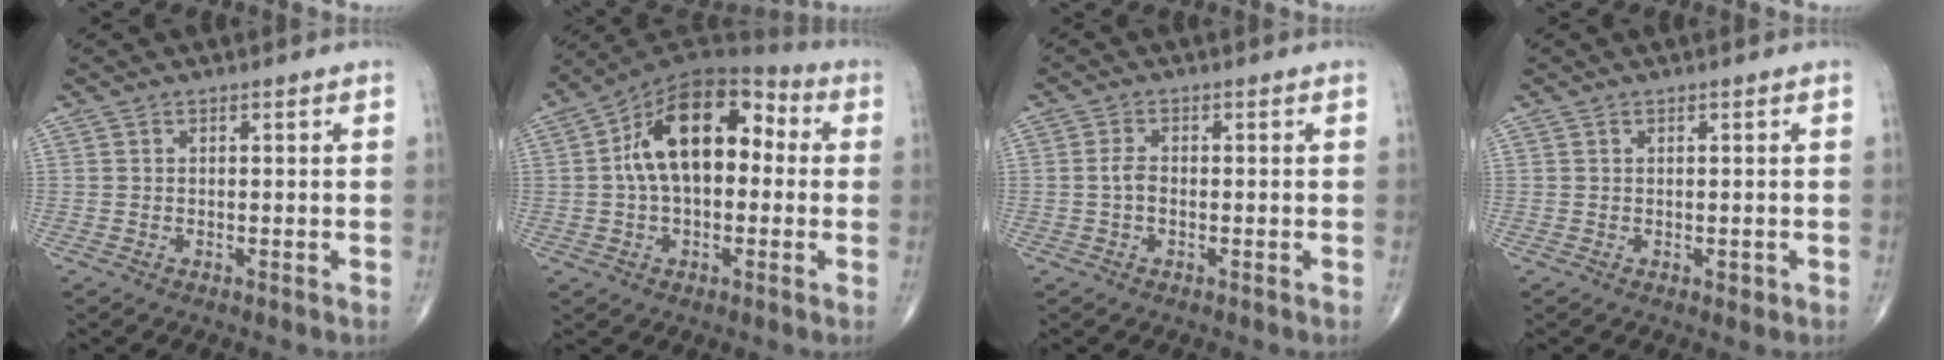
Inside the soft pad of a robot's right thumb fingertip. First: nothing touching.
{"total": 17.3, "force": [1.8, 10.1, 13.9], "torque": [-0.206, 0.047, 0.019]}
{"total": 2.4, "force": [-0.3, 1.4, 1.9], "torque": [-0.039, 0.005, -0.009]}
{"total": 0.8, "force": [0.0, 0.6, 0.5], "torque": [-0.004, -0.001, 0.001]}